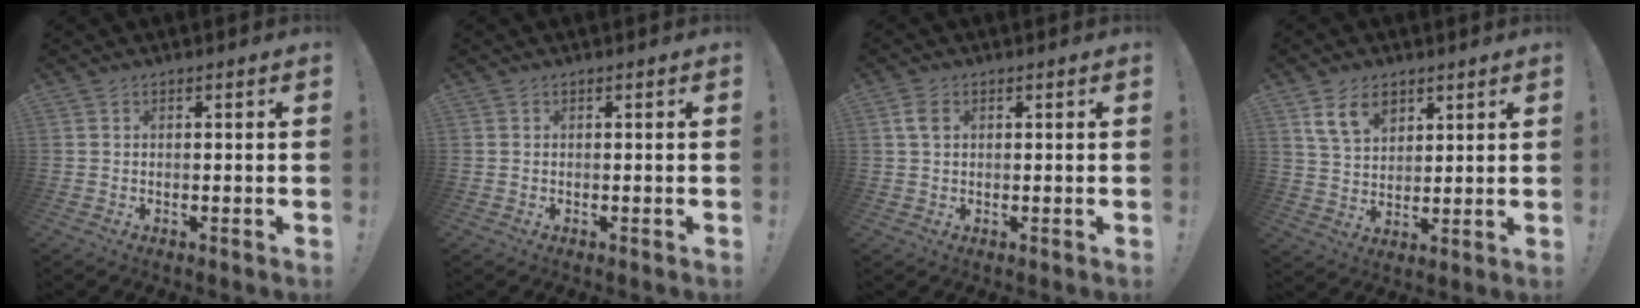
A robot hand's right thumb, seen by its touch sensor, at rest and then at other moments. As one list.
[{"total": 0.0}, {"total": 4.1, "force": [1.2, 2.8, 2.7], "torque": [-0.037, 0.002, 0.023]}, {"total": 10.4, "force": [6.0, 7.0, 4.9], "torque": [-0.081, -0.020, 0.118]}]